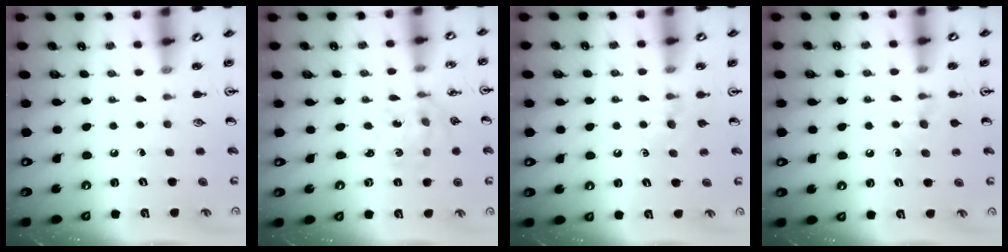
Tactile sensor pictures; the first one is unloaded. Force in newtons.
{"total": 2.6, "press": 2.4, "slide": 0.9}
{"total": 4.4, "press": 4.4, "slide": 0.6}
{"total": 5.0, "press": 5.0, "slide": 0.7}